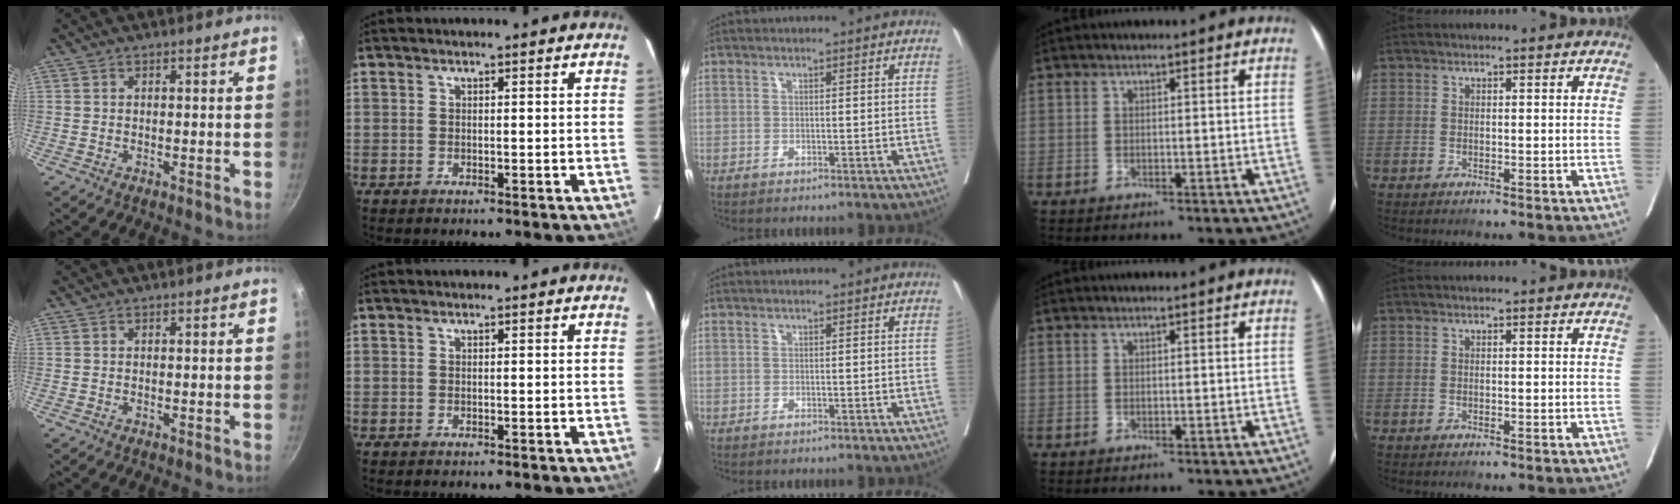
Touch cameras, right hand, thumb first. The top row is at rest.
{}